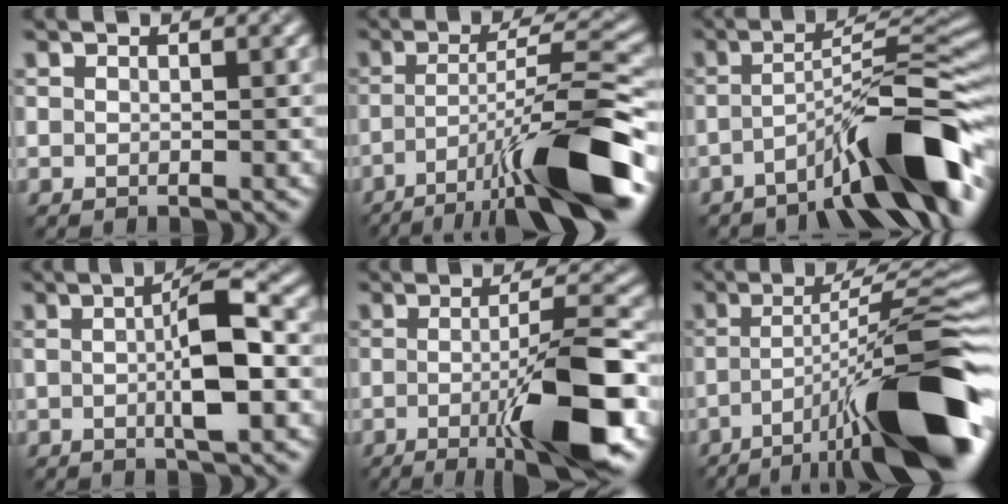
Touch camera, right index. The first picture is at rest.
{"total": 10.7, "force": [-6.2, 1.4, 8.6], "torque": [-0.143, 0.016, -0.092]}
{"total": 9.6, "force": [-5.6, 1.1, 7.7], "torque": [-0.114, 0.031, -0.082]}
{"total": 4.6, "force": [-0.3, 0.6, 4.6], "torque": [-0.088, 0.013, 0.005]}
{"total": 8.9, "force": [-2.6, 1.3, 8.4], "torque": [-0.126, 0.003, -0.036]}
{"total": 14.3, "force": [-6.5, 2.8, 12.5], "torque": [-0.203, 0.015, -0.088]}